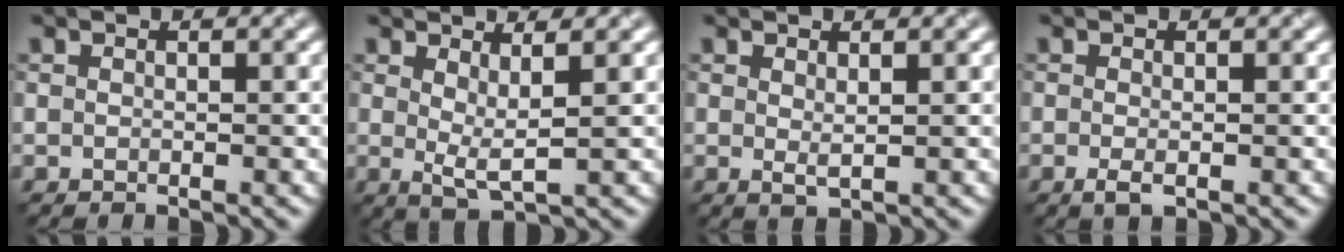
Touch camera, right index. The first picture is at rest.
{"total": 2.4, "force": [0.9, 0.5, 2.2], "torque": [-0.036, -0.014, 0.016]}
{"total": 0.9, "force": [0.5, 0.2, 0.8], "torque": [-0.016, -0.005, 0.010]}
{"total": 1.3, "force": [-0.5, 0.4, 1.1], "torque": [-0.024, -0.006, -0.010]}